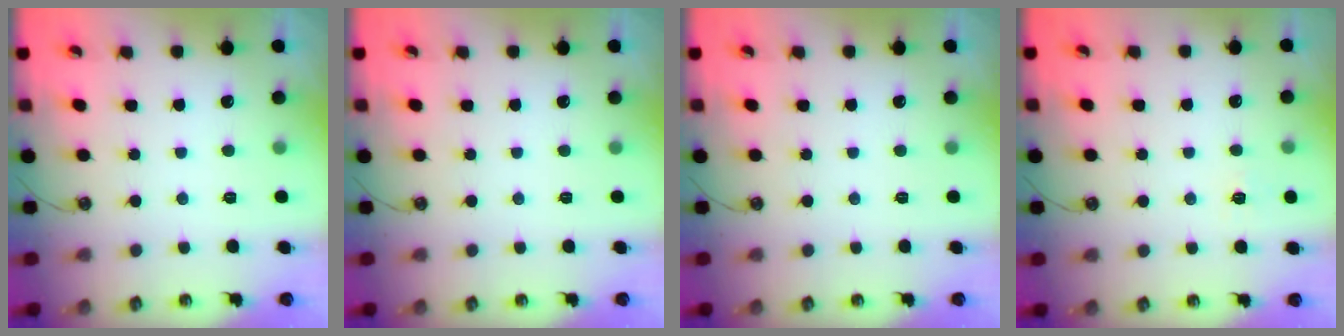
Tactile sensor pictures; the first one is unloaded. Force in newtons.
{"total": 0.0}
{"total": 0.0}
{"total": 5.3, "press": 5.2, "slide": 0.5}